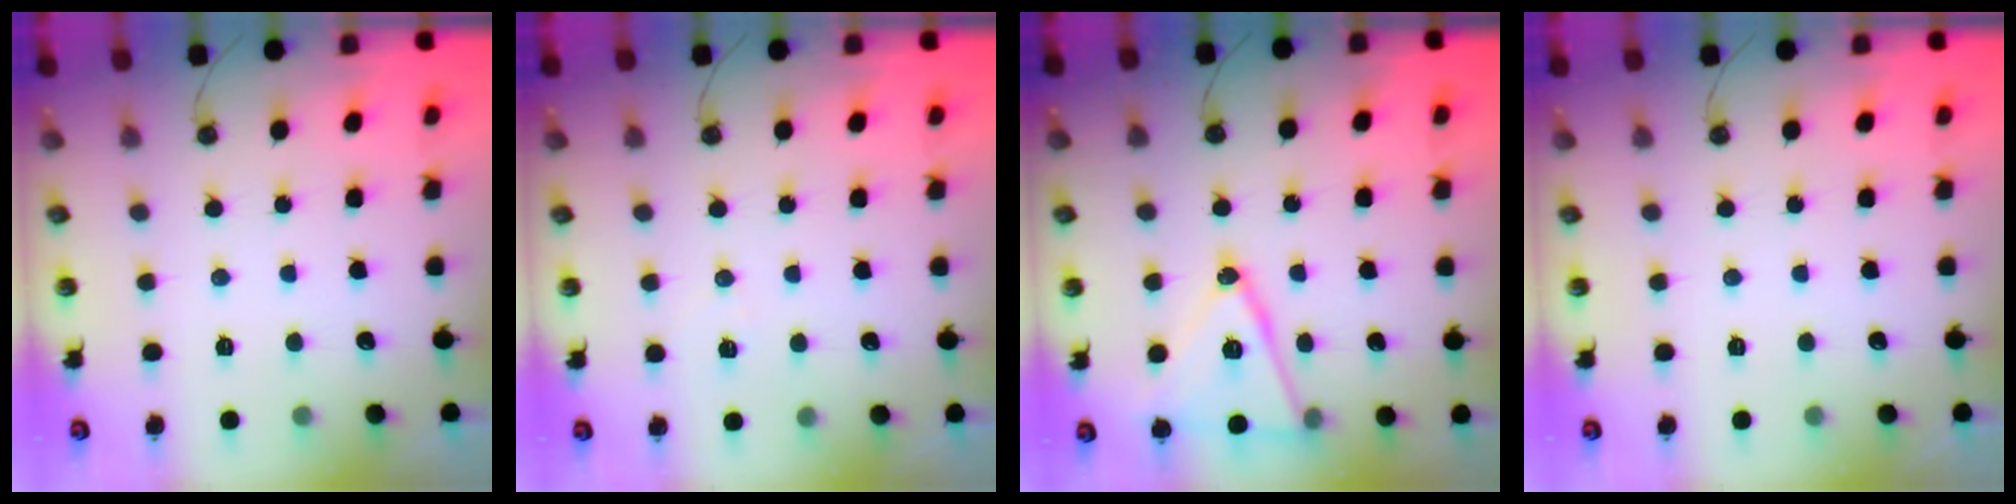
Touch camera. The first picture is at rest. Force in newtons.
{"total": 3.9, "press": 3.7, "slide": 1.0}
{"total": 16.4, "press": 16.1, "slide": 3.3}
{"total": 0.0}